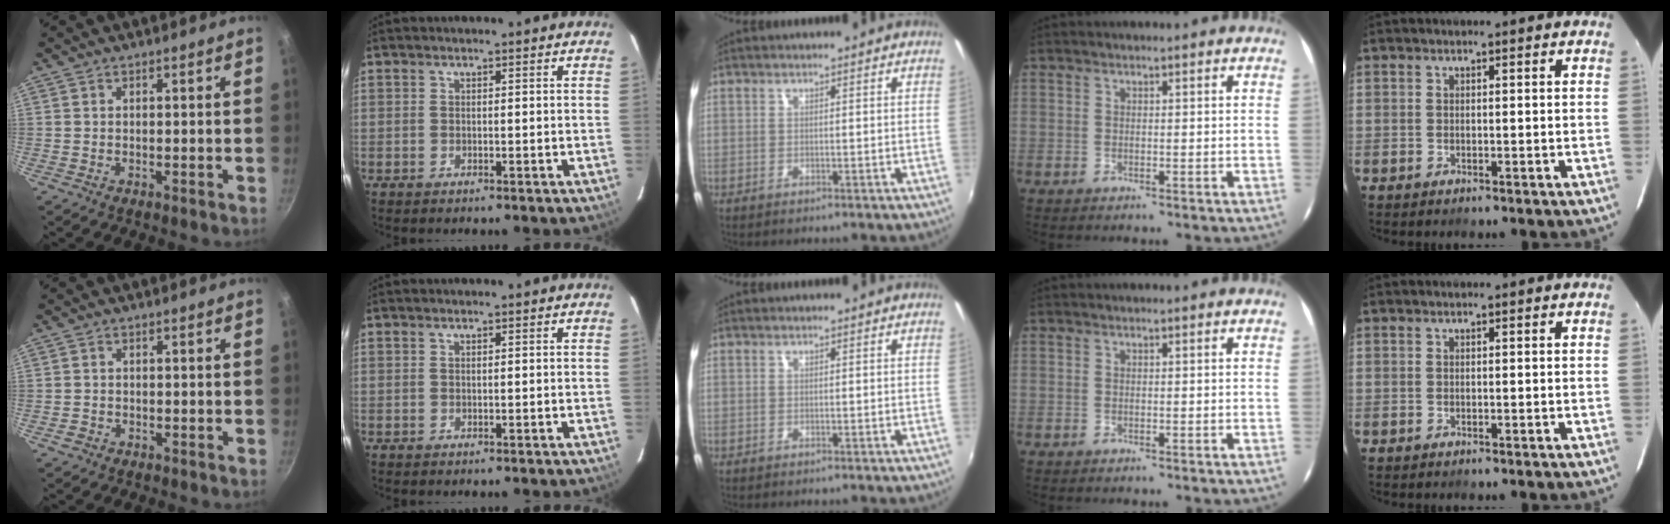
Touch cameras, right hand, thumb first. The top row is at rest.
{"thumb": {"total": 1.4, "force": [-0.8, 1.1, 0.4], "torque": [-0.008, 0.005, -0.012]}}